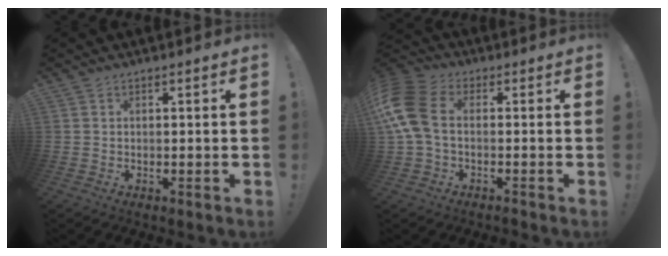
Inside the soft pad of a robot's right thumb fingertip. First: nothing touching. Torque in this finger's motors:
{"motor_torque": [0.43, 0.21, 0.78, -0.08, 0.12]}